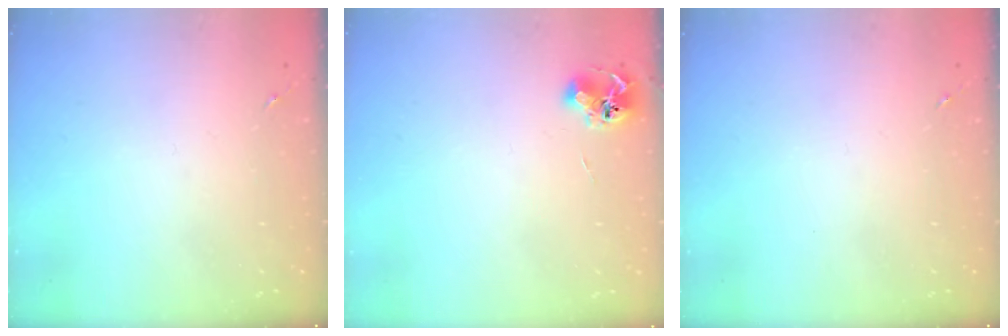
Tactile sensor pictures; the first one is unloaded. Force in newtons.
{"total": 6.8, "press": 6.8, "slide": 0.9}
{"total": 0.0}